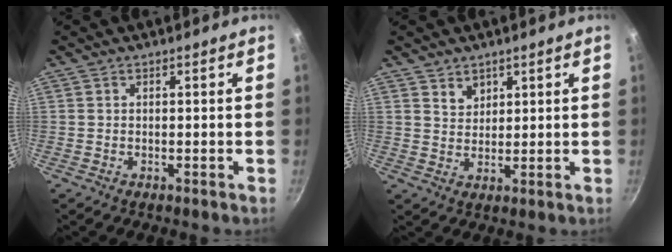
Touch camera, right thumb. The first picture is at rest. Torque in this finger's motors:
{"motor_torque": [-0.15, -0.18, 0.53, 0.36, 0.00]}